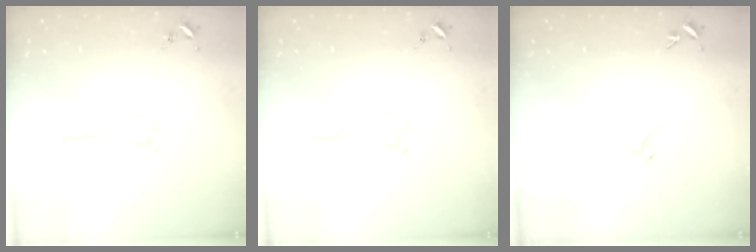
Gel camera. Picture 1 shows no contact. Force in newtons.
{"total": 0.9, "press": 0.8, "slide": 0.1}
{"total": 0.0}